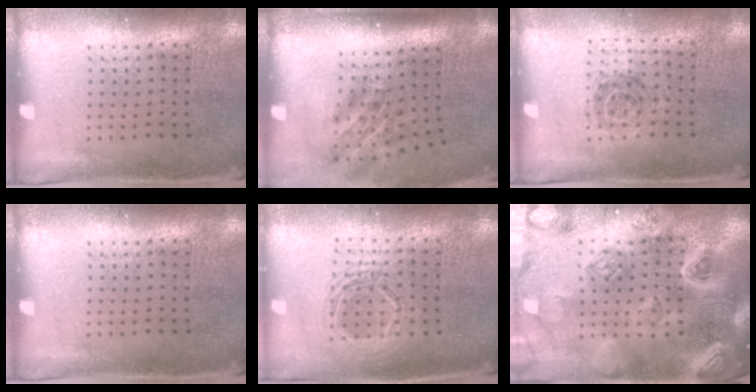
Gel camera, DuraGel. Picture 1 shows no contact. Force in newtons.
{"total": 1.9, "press": 1.2, "slide": 1.5}
{"total": 1.0, "press": 1.0, "slide": 0.2}
{"total": 0.0}
{"total": 1.7, "press": 1.4, "slide": 0.9}
{"total": 4.1, "press": 3.7, "slide": 1.7}